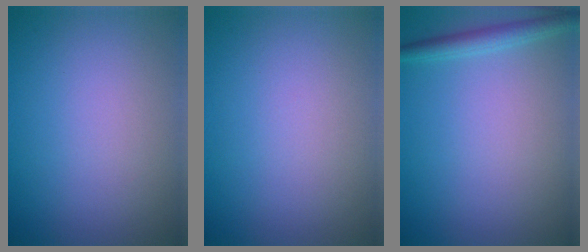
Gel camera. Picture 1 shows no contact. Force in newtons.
{"total": 0.0}
{"total": 1.9, "press": 1.9, "slide": 0.1}